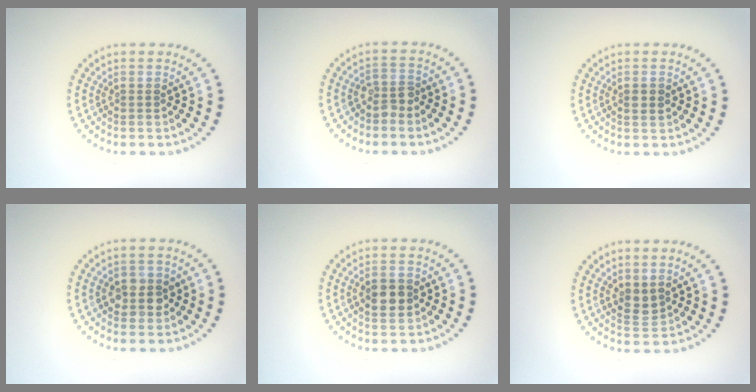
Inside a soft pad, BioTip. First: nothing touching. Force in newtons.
{"total": 1.7, "press": 1.5, "slide": 0.8}
{"total": 1.2, "press": 1.1, "slide": 0.3}
{"total": 2.7, "press": 2.5, "slide": 0.8}
{"total": 2.9, "press": 2.9, "slide": 0.1}
{"total": 1.7, "press": 1.5, "slide": 0.8}